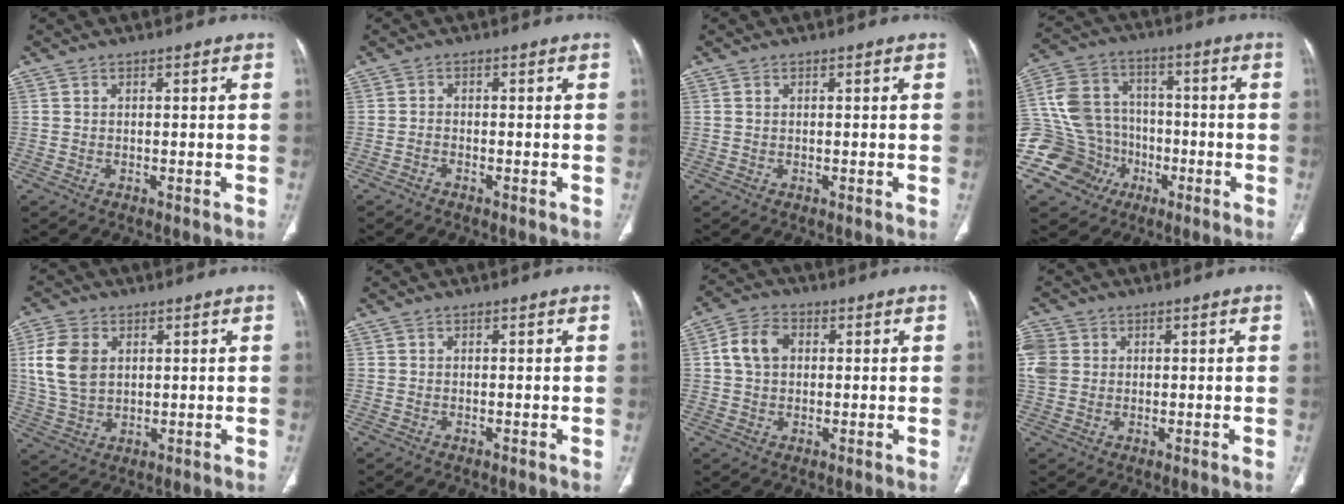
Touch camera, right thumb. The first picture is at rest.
{"total": 0.9, "force": [-0.7, 0.4, 0.3], "torque": [-0.007, 0.006, -0.018]}
{"total": 0.0}
{"total": 17.3, "force": [-6.2, 15.1, 5.7], "torque": [-0.096, 0.064, -0.103]}
{"total": 9.9, "force": [2.3, 6.9, 6.8], "torque": [-0.135, -0.003, 0.049]}
{"total": 0.0}
{"total": 6.9, "force": [1.2, 5.2, 4.5], "torque": [-0.078, 0.013, 0.016]}
{"total": 8.2, "force": [1.7, 6.9, 4.1], "torque": [-0.113, 0.012, 0.033]}